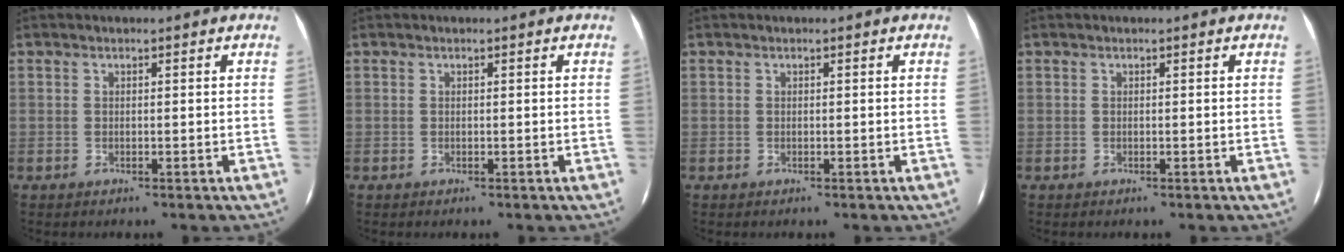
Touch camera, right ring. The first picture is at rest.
{"total": 0.0}
{"total": 0.0}
{"total": 0.0}